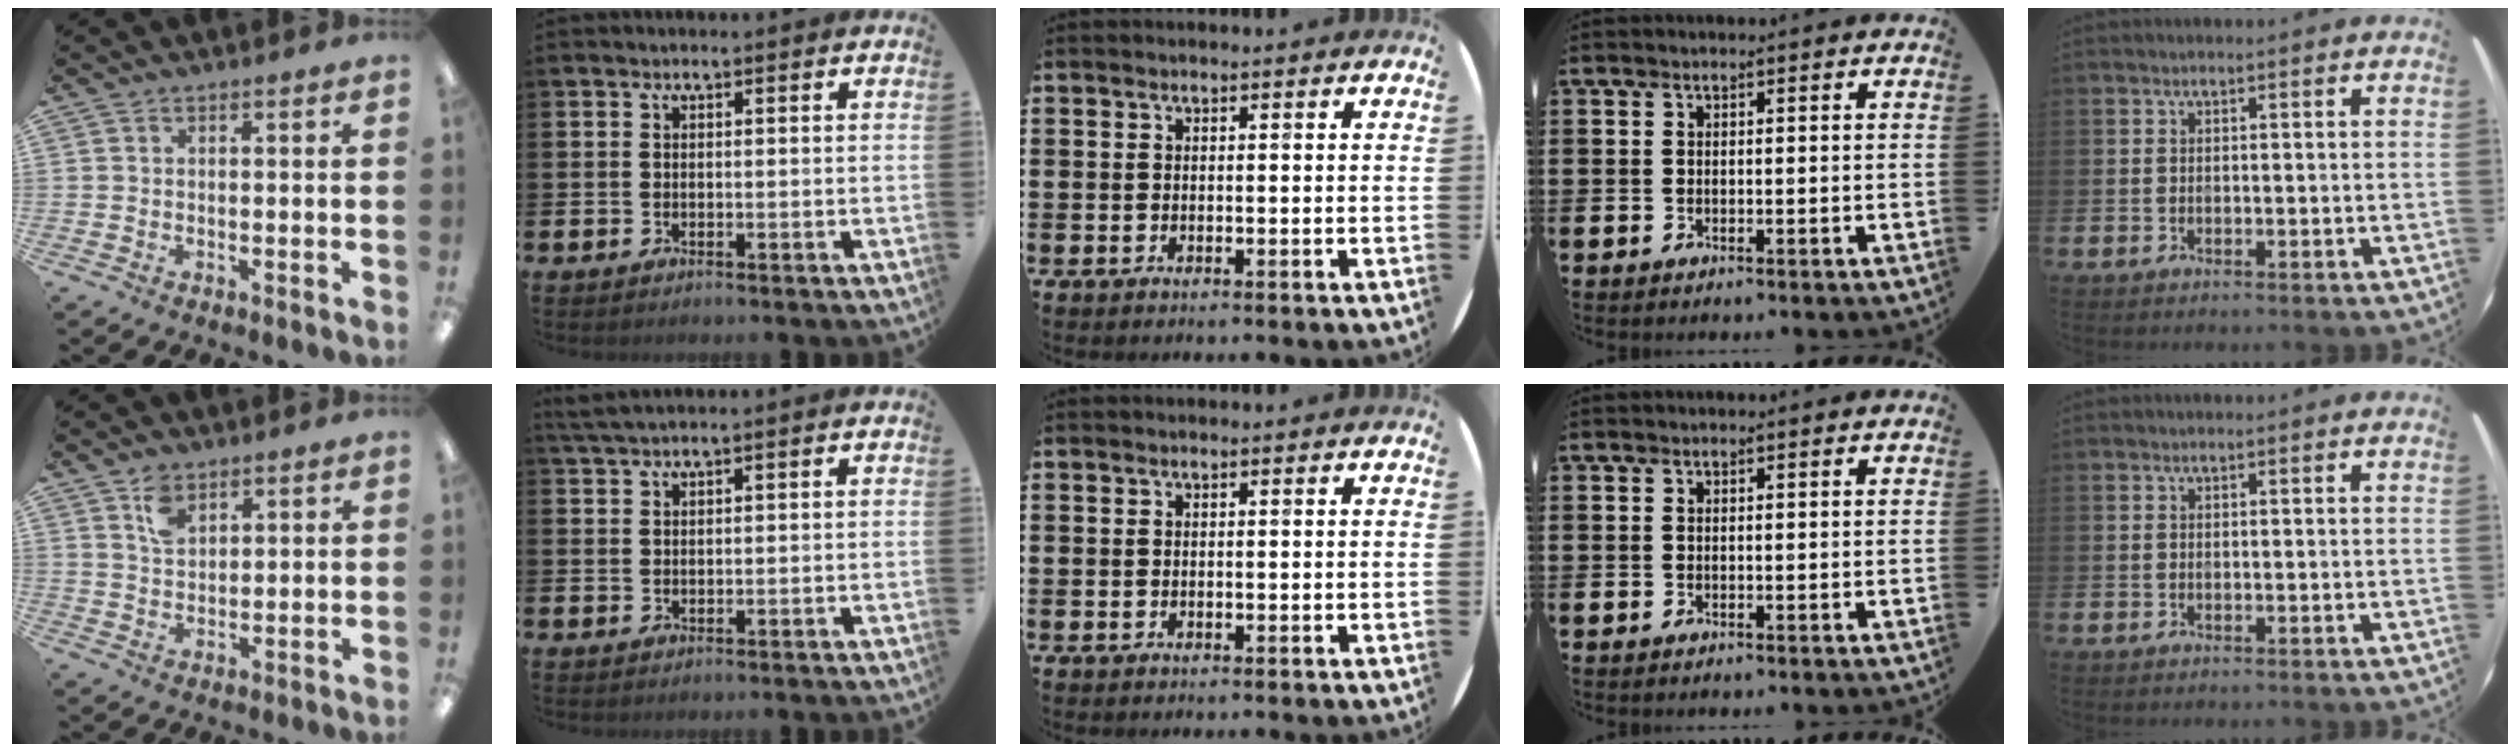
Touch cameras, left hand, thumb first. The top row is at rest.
{"thumb": {"total": 5.5, "force": [3.3, 3.5, 2.7], "torque": [-0.047, -0.004, 0.059]}, "index": {"total": 2.1, "force": [1.8, 0.0, 1.1], "torque": [-0.027, 0.004, 0.033]}}